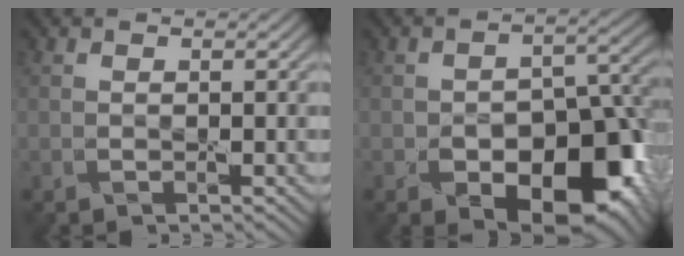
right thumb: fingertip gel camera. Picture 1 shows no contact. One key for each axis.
{"total": 14.4, "fx": -6.9, "fy": 8.4, "fz": 9.4, "tx": -0.126, "ty": -0.019, "tz": -0.099}